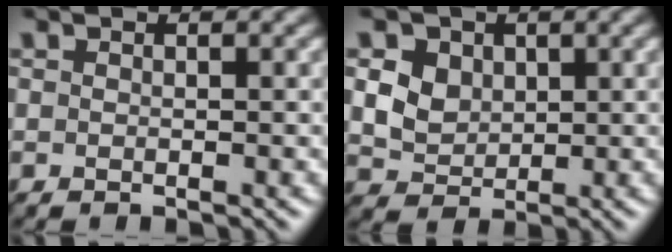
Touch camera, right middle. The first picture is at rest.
{"total": 6.0, "force": [2.2, 4.7, 3.0], "torque": [-0.071, 0.021, 0.032]}